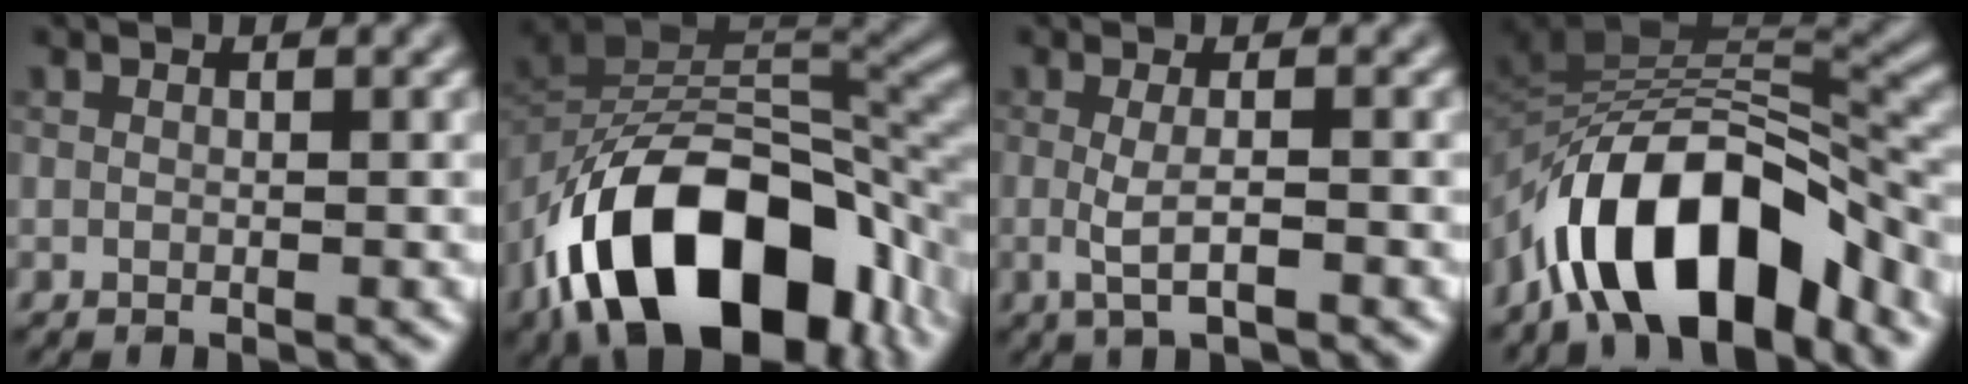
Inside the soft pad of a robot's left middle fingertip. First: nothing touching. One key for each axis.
{"total": 16.1, "fx": -8.3, "fy": 8.3, "fz": 11.0, "tx": -0.177, "ty": 0.005, "tz": -0.143}
{"total": 2.4, "fx": -0.4, "fy": 0.6, "fz": 2.3, "tx": -0.043, "ty": -0.009, "tz": -0.008}
{"total": 12.0, "fx": -6.9, "fy": 4.8, "fz": 8.6, "tx": -0.125, "ty": 0.013, "tz": -0.127}